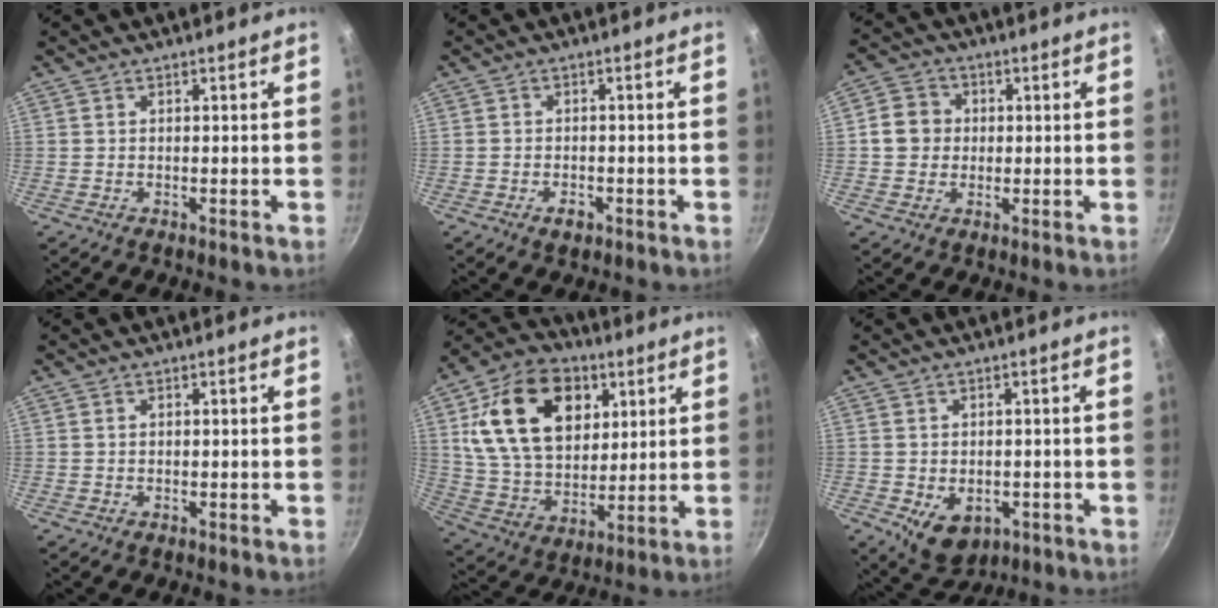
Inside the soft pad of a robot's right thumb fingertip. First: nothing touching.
{"total": 2.5, "force": [-1.3, 1.5, 1.4], "torque": [-0.022, 0.010, -0.021]}
{"total": 6.2, "force": [0.4, 5.7, 2.5], "torque": [-0.018, 0.008, -0.006]}
{"total": 0.6, "force": [0.2, 0.5, 0.3], "torque": [-0.004, 0.003, 0.004]}
{"total": 22.8, "force": [7.7, 15.6, 14.8], "torque": [-0.236, -0.013, 0.134]}
{"total": 7.1, "force": [-1.9, 5.1, 4.6], "torque": [-0.050, -0.004, -0.013]}